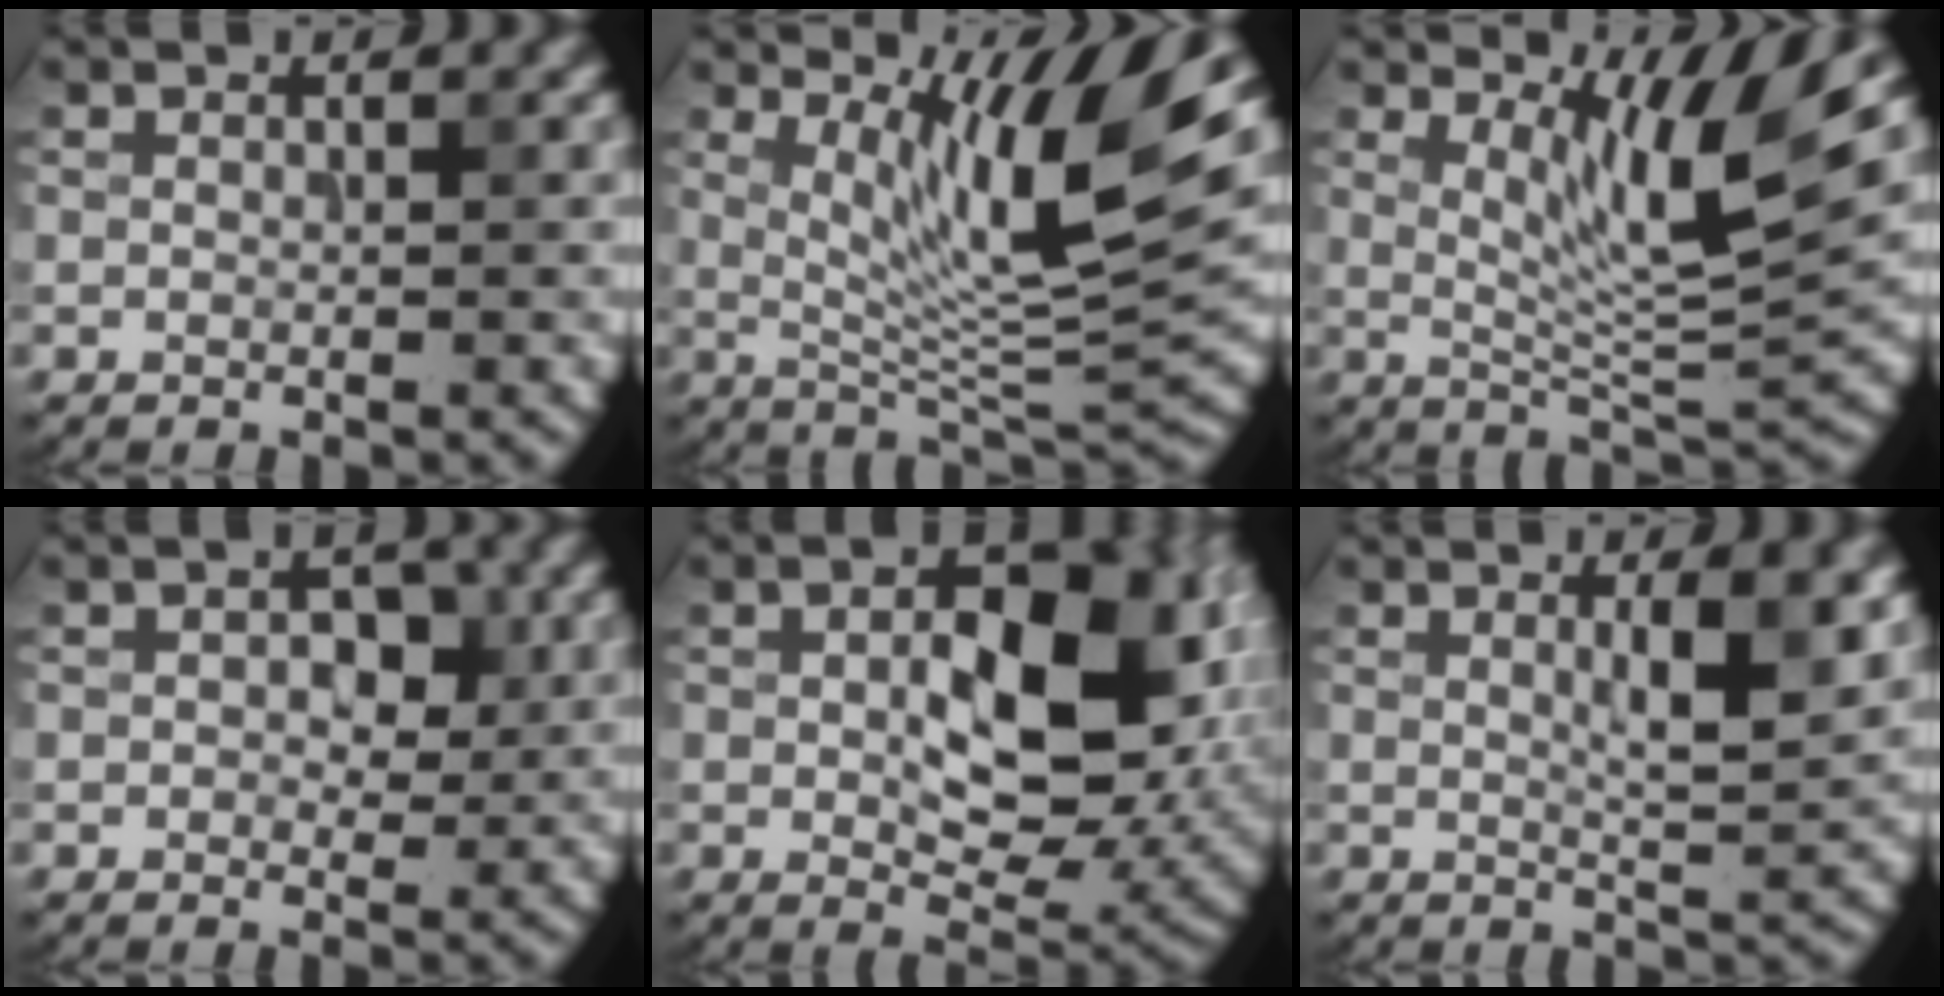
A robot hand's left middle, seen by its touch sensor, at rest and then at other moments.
{"total": 9.7, "force": [3.9, 1.9, 8.7], "torque": [-0.134, -0.014, 0.076]}
{"total": 6.6, "force": [3.4, 1.2, 5.5], "torque": [-0.092, -0.010, 0.061]}
{"total": 3.2, "force": [0.5, 2.1, 2.3], "torque": [-0.027, -0.001, 0.002]}
{"total": 12.0, "force": [1.1, 6.3, 10.1], "torque": [-0.139, -0.001, 0.024]}
{"total": 4.0, "force": [1.2, 0.8, 3.8], "torque": [-0.054, -0.004, 0.019]}